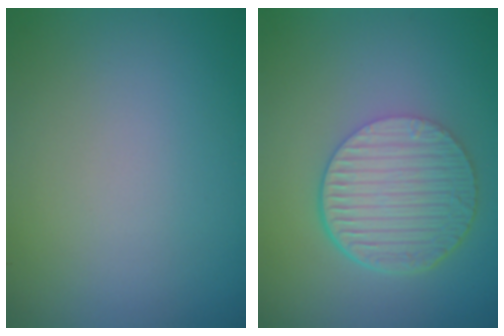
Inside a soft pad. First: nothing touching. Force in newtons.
{"total": 6.5, "press": 4.4, "slide": 4.7}